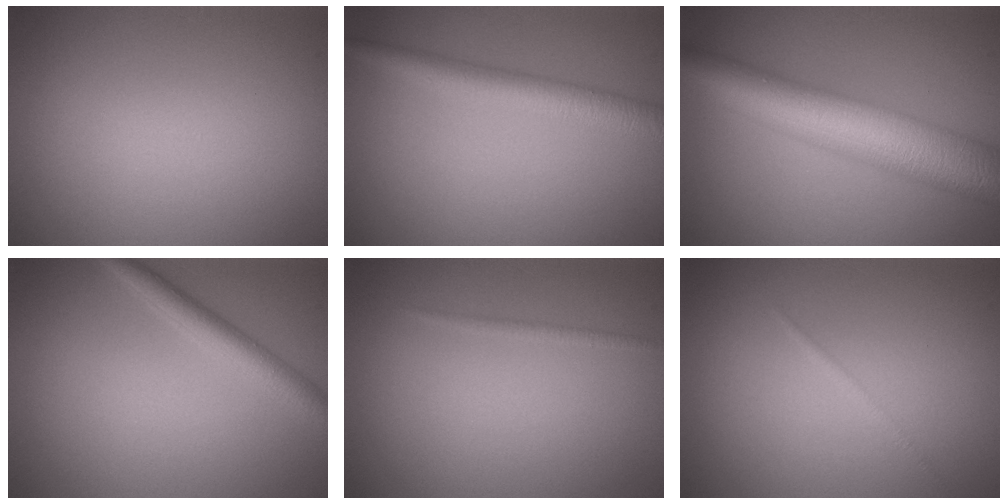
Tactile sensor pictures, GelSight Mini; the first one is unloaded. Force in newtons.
{"total": 3.9, "press": 3.9, "slide": 0.1}
{"total": 10.7, "press": 10.7, "slide": 0.1}
{"total": 2.7, "press": 2.7, "slide": 0.3}
{"total": 0.6, "press": 0.6, "slide": 0.1}
{"total": 0.6, "press": 0.6, "slide": 0.0}